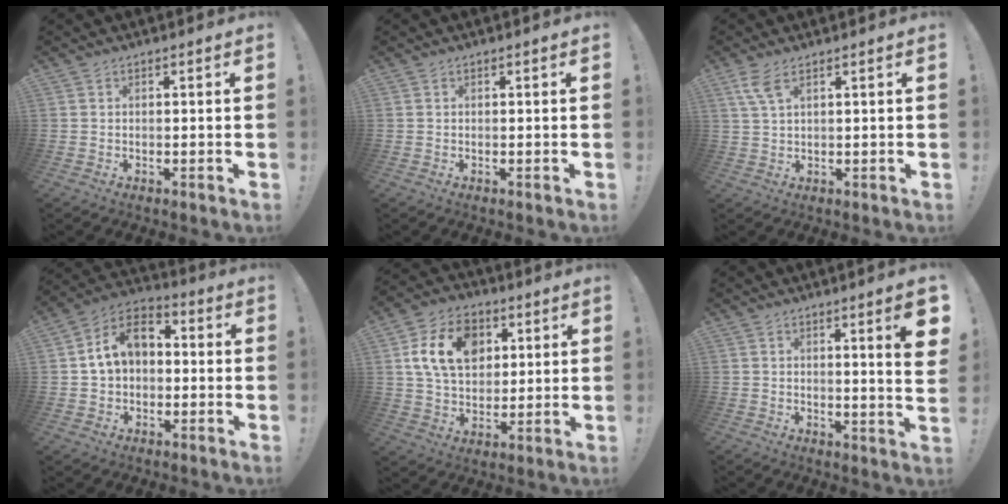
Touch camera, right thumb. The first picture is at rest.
{"total": 0.0}
{"total": 4.9, "force": [2.6, 1.4, 3.9], "torque": [-0.084, -0.001, 0.049]}
{"total": 11.0, "force": [1.6, 8.1, 7.3], "torque": [-0.115, 0.019, 0.038]}
{"total": 16.3, "force": [5.1, 12.0, 9.7], "torque": [-0.157, -0.006, 0.100]}
{"total": 8.0, "force": [2.7, 0.0, 7.5], "torque": [-0.095, -0.025, 0.038]}